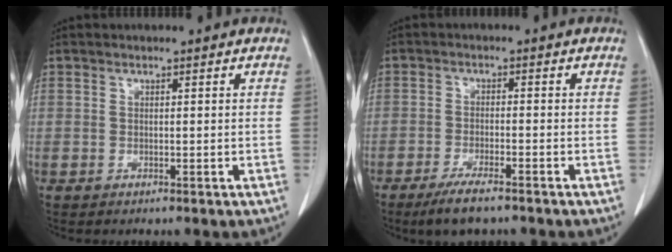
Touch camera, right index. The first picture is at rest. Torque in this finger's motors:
{"motor_torque": [0.37, -0.34, 0.15, 0.05]}